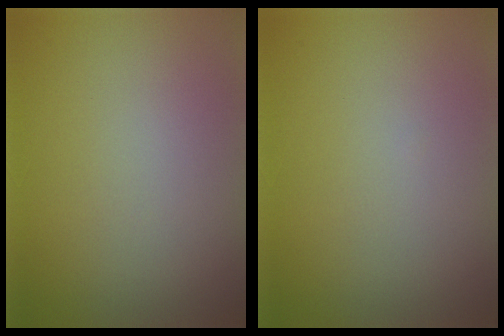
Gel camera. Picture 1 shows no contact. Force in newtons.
{"total": 0.0}